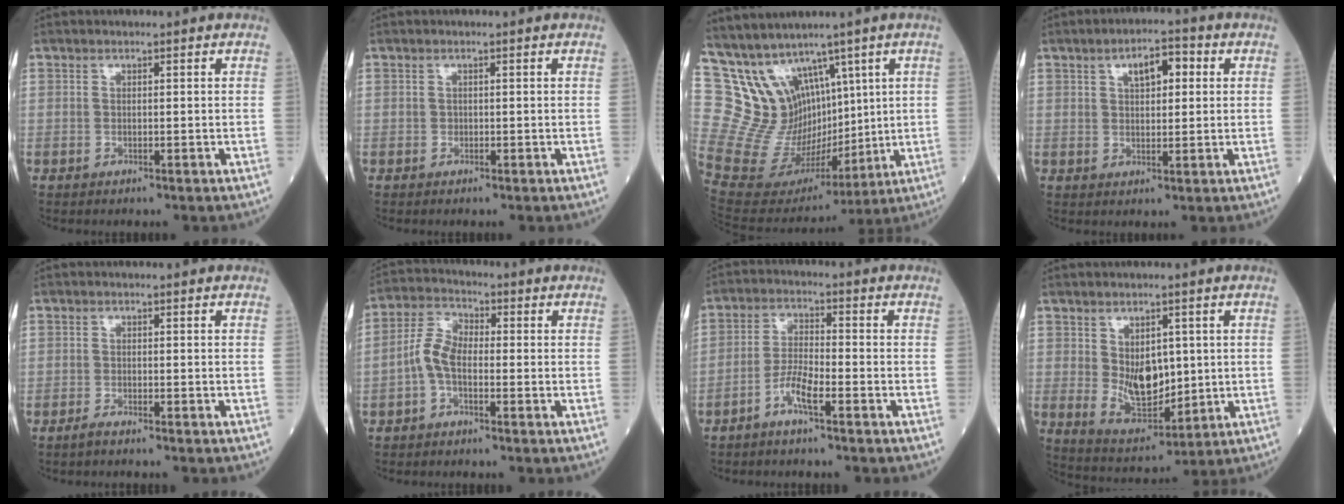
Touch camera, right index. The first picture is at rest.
{"total": 0.6, "force": [-0.1, 0.6, 0.2], "torque": [0.000, 0.002, -0.001]}
{"total": 13.8, "force": [8.2, 9.3, 6.0], "torque": [-0.134, 0.052, 0.195]}
{"total": 5.6, "force": [1.9, 2.3, 4.7], "torque": [-0.074, 0.014, 0.029]}
{"total": 1.7, "force": [-1.5, -0.1, 0.7], "torque": [-0.021, -0.003, -0.028]}
{"total": 5.1, "force": [-1.5, 2.4, 4.2], "torque": [-0.092, 0.012, -0.037]}
{"total": 5.6, "force": [-3.5, 0.6, 4.3], "torque": [-0.091, 0.004, -0.072]}
{"total": 8.3, "force": [0.9, 4.7, 6.8], "torque": [-0.118, -0.008, 0.034]}